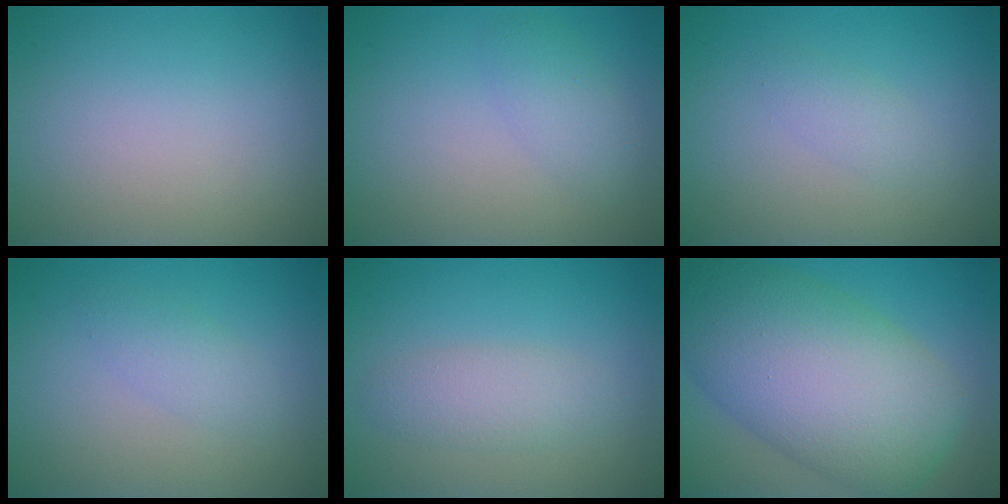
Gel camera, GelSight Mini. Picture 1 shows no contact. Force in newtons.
{"total": 2.0, "press": 2.0, "slide": 0.2}
{"total": 1.4, "press": 1.3, "slide": 0.1}
{"total": 1.7, "press": 1.7, "slide": 0.0}
{"total": 2.4, "press": 2.4, "slide": 0.1}
{"total": 12.8, "press": 12.8, "slide": 0.3}